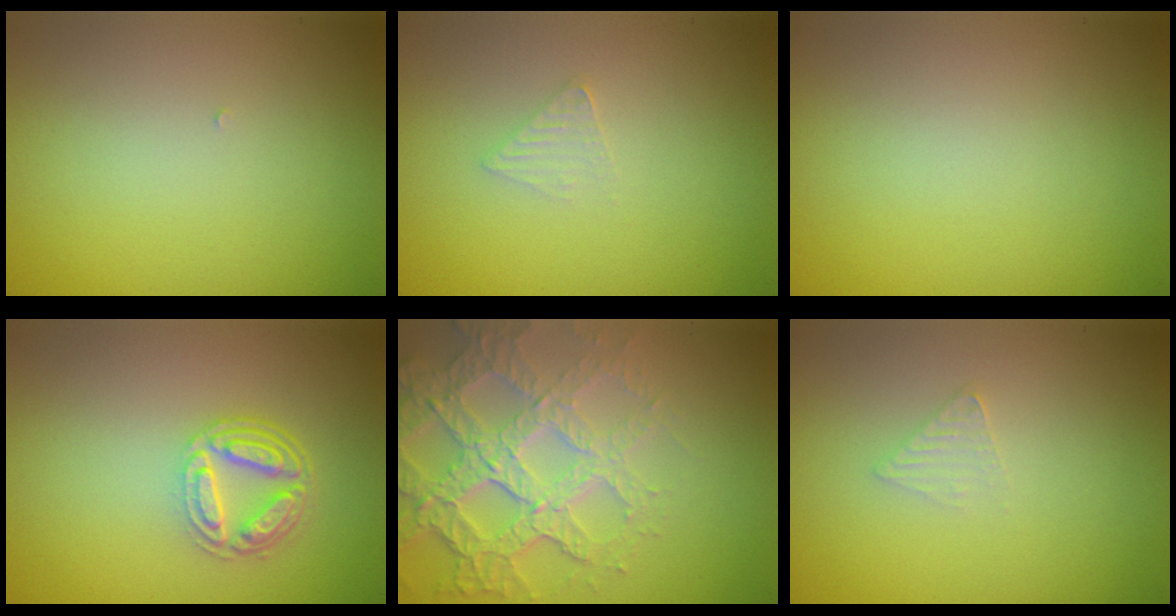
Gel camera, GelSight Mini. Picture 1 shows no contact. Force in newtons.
{"total": 1.0, "press": 1.0, "slide": 0.1}
{"total": 0.0}
{"total": 4.1, "press": 3.2, "slide": 2.6}
{"total": 7.4, "press": 5.2, "slide": 5.2}
{"total": 1.0, "press": 1.0, "slide": 0.1}